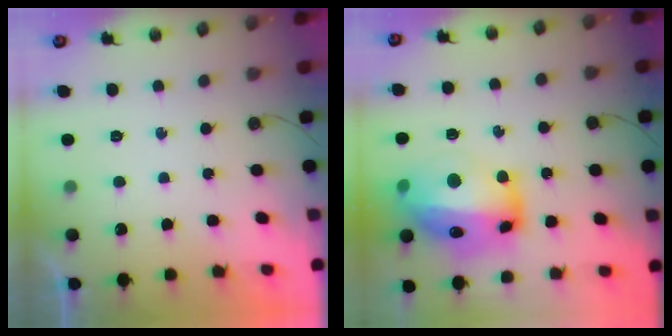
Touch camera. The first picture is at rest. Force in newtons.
{"total": 20.1, "press": 20.0, "slide": 2.2}